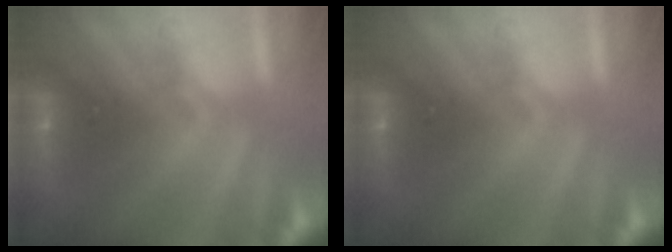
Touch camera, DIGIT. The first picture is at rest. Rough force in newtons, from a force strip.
{"total": 0.0}